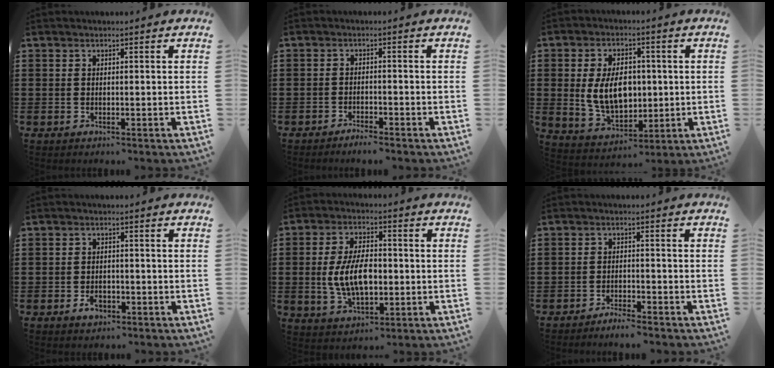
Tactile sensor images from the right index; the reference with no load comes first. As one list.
[{"total": 1.6, "force": [-1.6, -0.1, 0.2], "torque": [-0.006, 0.002, -0.032]}, {"total": 9.1, "force": [0.4, 5.9, 6.9], "torque": [-0.140, 0.006, 0.004]}, {"total": 2.3, "force": [-1.2, 1.4, 1.4], "torque": [-0.028, 0.001, -0.023]}, {"total": 8.7, "force": [-0.6, 4.7, 7.4], "torque": [-0.146, 0.002, -0.014]}, {"total": 2.2, "force": [-2.2, -0.1, 0.2], "torque": [-0.008, 0.002, -0.045]}]